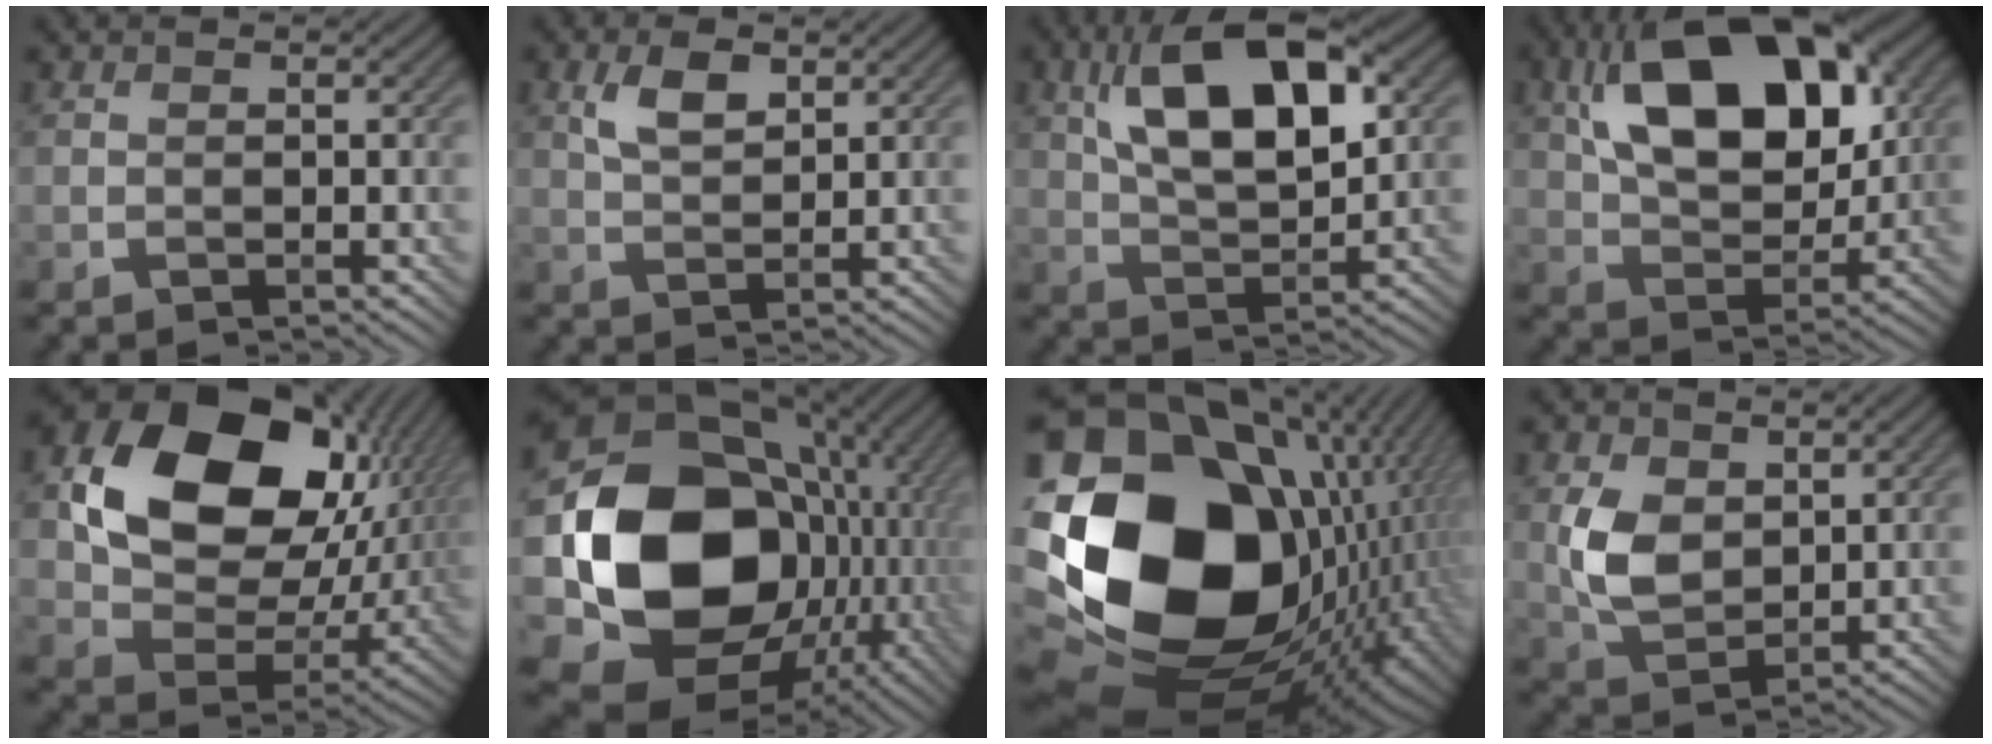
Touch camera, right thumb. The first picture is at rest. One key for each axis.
{"total": 4.2, "fx": 2.0, "fy": 2.0, "fz": 3.0, "tx": -0.067, "ty": 0.003, "tz": 0.041}
{"total": 13.8, "fx": 4.7, "fy": 6.8, "fz": 11.1, "tx": -0.209, "ty": 0.014, "tz": 0.082}
{"total": 16.5, "fx": 5.2, "fy": 9.9, "fz": 12.1, "tx": -0.222, "ty": 0.022, "tz": 0.086}
{"total": 17.4, "fx": 4.5, "fy": 13.0, "fz": 10.7, "tx": -0.204, "ty": -0.013, "tz": 0.100}
{"total": 20.6, "fx": -1.3, "fy": 16.7, "fz": 12.0, "tx": -0.266, "ty": -0.041, "tz": 0.000}
{"total": 23.4, "fx": 0.0, "fy": 16.9, "fz": 16.2, "tx": -0.352, "ty": -0.062, "tz": 0.035}
{"total": 6.8, "fx": 1.5, "fy": 4.8, "fz": 4.6, "tx": -0.103, "ty": -0.002, "tz": 0.037}